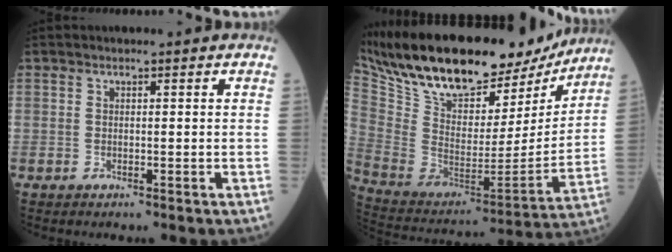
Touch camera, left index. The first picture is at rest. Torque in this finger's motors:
{"motor_torque": [0.47, -0.85, 0.44, 0.20]}